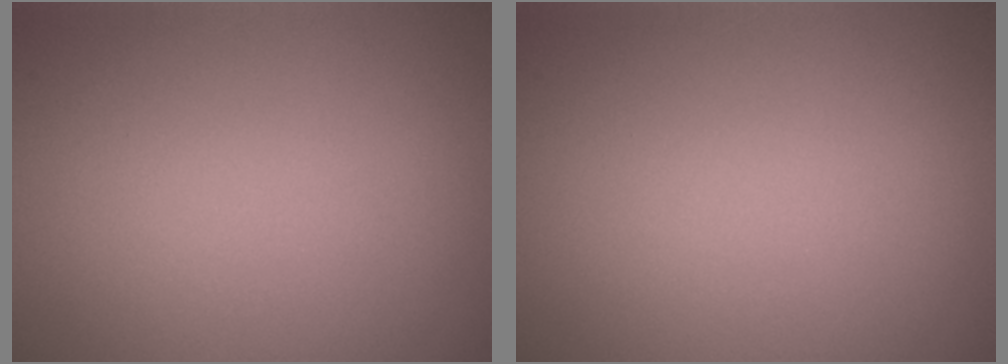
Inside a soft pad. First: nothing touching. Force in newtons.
{"total": 0.0}